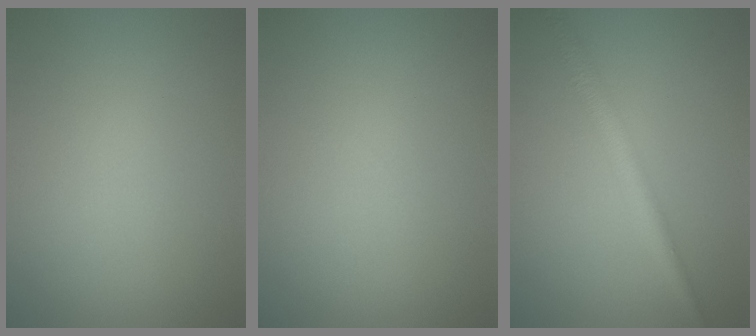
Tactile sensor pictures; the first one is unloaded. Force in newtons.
{"total": 0.0}
{"total": 2.9, "press": 2.9, "slide": 0.1}